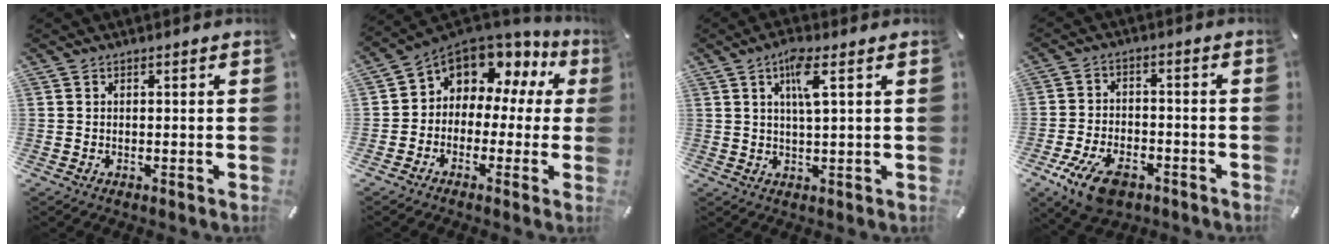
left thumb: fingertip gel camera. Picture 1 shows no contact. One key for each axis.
{"total": 7.8, "fx": 4.6, "fy": 5.8, "fz": 2.2, "tx": -0.050, "ty": -0.045, "tz": 0.085}
{"total": 6.4, "fx": 2.6, "fy": 1.0, "fz": 5.8, "tx": -0.120, "ty": 0.004, "tz": 0.042}
{"total": 10.0, "fx": -5.6, "fy": 5.6, "fz": 6.0, "tx": -0.123, "ty": 0.025, "tz": -0.099}